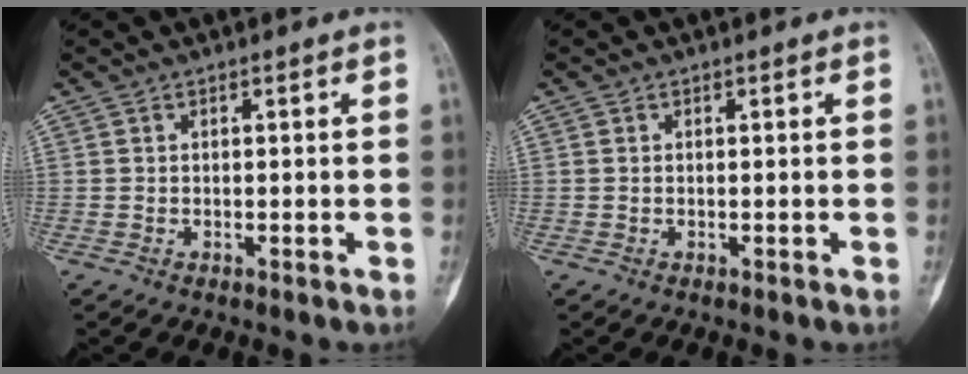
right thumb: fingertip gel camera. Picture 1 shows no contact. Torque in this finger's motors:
{"motor_torque": [0.03, -0.14, -0.07, 0.12, -0.02]}